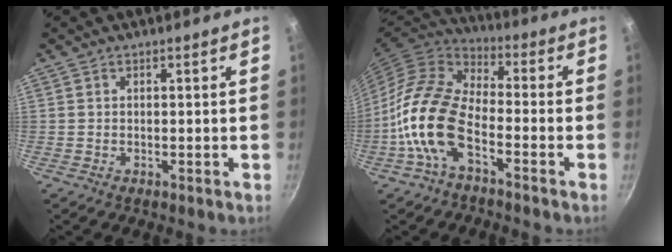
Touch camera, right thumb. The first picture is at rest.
{"total": 14.6, "force": [-5.6, 7.4, 11.3], "torque": [-0.214, 0.043, -0.128]}